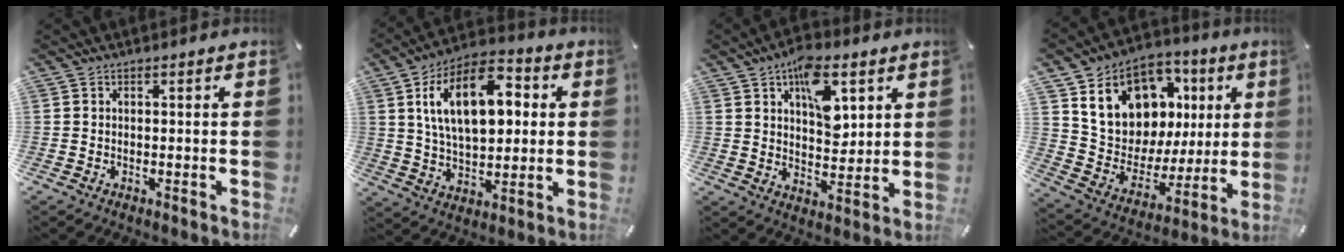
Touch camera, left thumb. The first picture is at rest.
{"total": 18.2, "force": [5.4, 10.4, 13.9], "torque": [-0.261, 0.000, 0.088]}
{"total": 11.9, "force": [5.6, 6.8, 8.1], "torque": [-0.106, -0.022, 0.095]}
{"total": 17.1, "force": [7.0, 13.6, 7.6], "torque": [-0.130, -0.035, 0.142]}